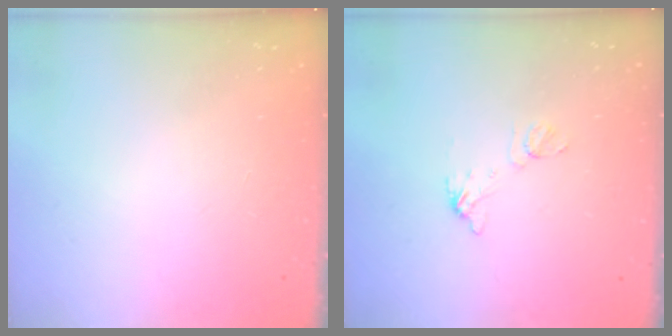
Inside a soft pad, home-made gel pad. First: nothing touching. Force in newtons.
{"total": 6.9, "press": 6.8, "slide": 0.5}